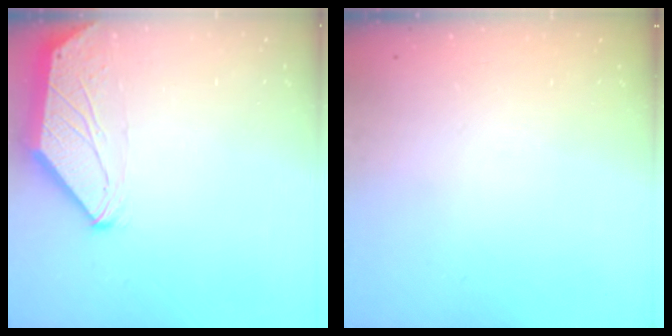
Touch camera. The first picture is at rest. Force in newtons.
{"total": 0.0}